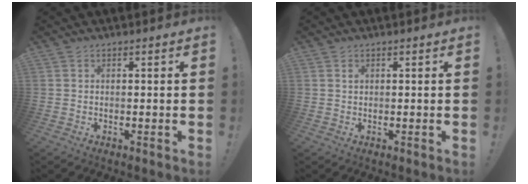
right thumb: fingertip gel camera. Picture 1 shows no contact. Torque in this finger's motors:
{"motor_torque": [0.20, 0.39, -0.19, -0.16, -0.07]}